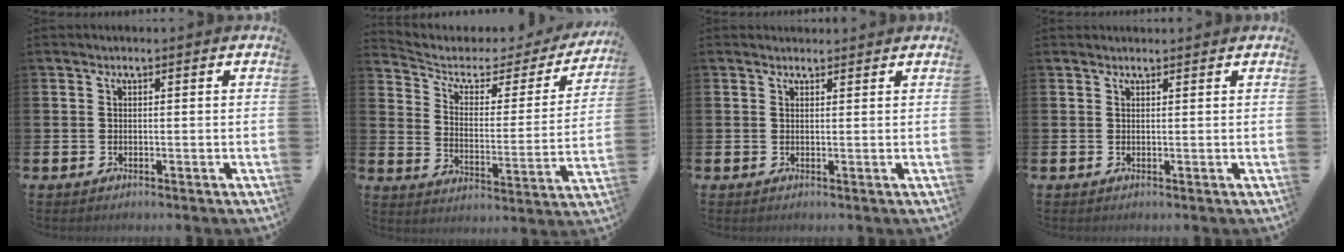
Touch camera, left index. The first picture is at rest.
{"total": 5.1, "force": [3.9, 2.6, 2.0], "torque": [-0.068, -0.029, 0.057]}
{"total": 1.1, "force": [1.0, 0.4, 0.0], "torque": [0.007, 0.001, 0.017]}
{"total": 0.8, "force": [0.8, 0.1, 0.1], "torque": [0.009, -0.003, 0.012]}